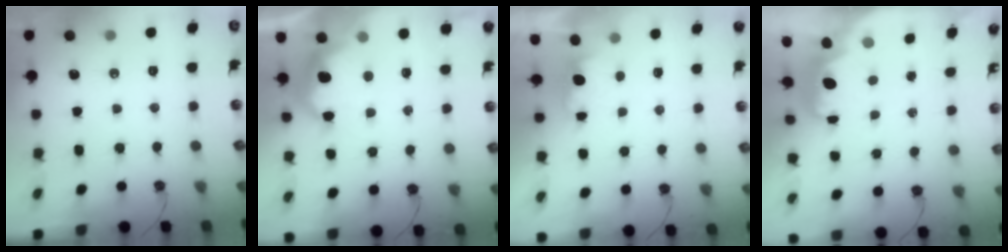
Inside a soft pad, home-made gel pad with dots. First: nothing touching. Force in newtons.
{"total": 12.2, "press": 12.2, "slide": 0.8}
{"total": 0.8, "press": 0.2, "slide": 0.7}
{"total": 3.8, "press": 3.7, "slide": 0.4}